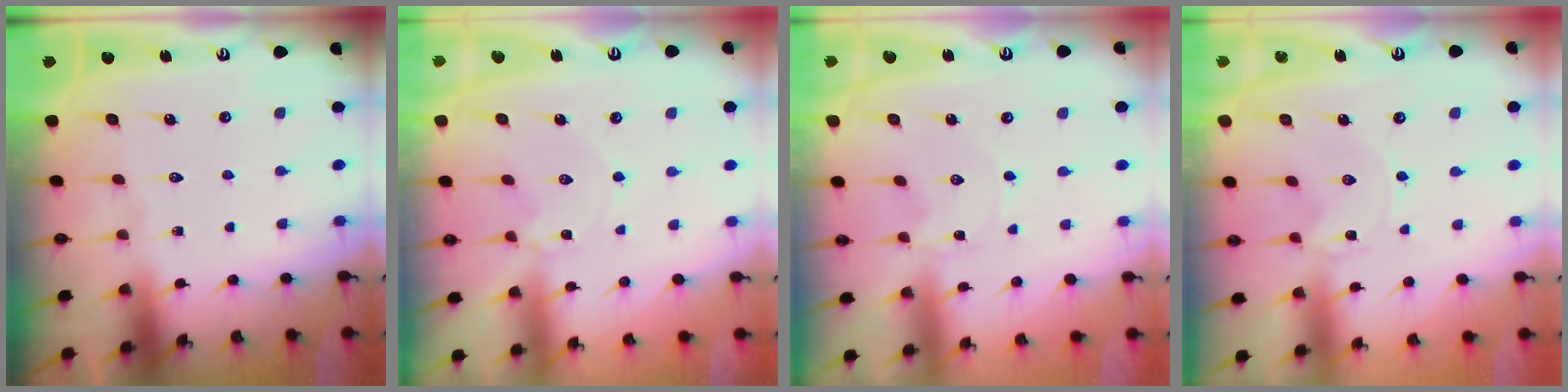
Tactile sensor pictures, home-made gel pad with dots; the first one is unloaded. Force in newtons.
{"total": 2.2, "press": 2.2, "slide": 0.2}
{"total": 0.0}
{"total": 0.0}